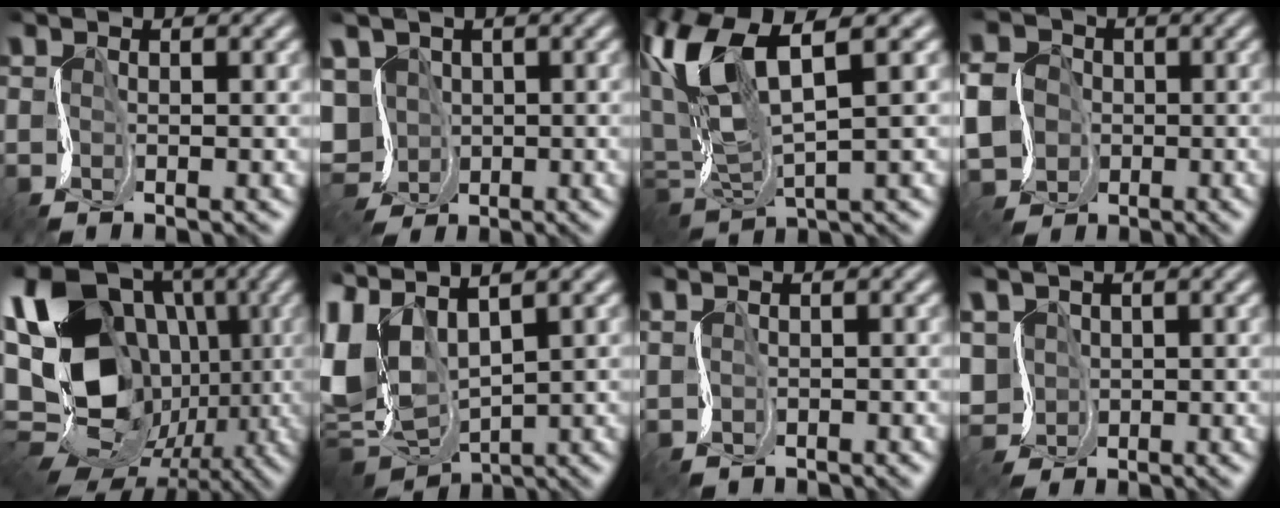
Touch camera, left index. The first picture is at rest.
{"total": 5.9, "force": [-1.0, 5.0, 2.8], "torque": [-0.069, -0.008, -0.012]}
{"total": 8.4, "force": [3.0, 3.4, 7.1], "torque": [-0.158, 0.013, 0.059]}
{"total": 7.3, "force": [-1.6, 6.9, 1.9], "torque": [-0.051, -0.005, -0.061]}
{"total": 20.9, "force": [0.6, 17.4, 11.7], "torque": [-0.217, -0.004, -0.012]}
{"total": 10.4, "force": [2.7, 6.1, 8.0], "torque": [-0.210, 0.005, 0.058]}
{"total": 0.8, "force": [-0.1, 0.5, -0.6], "torque": [0.010, -0.001, 0.004]}
{"total": 4.2, "force": [0.5, 3.9, 1.6], "torque": [-0.062, 0.004, 0.019]}